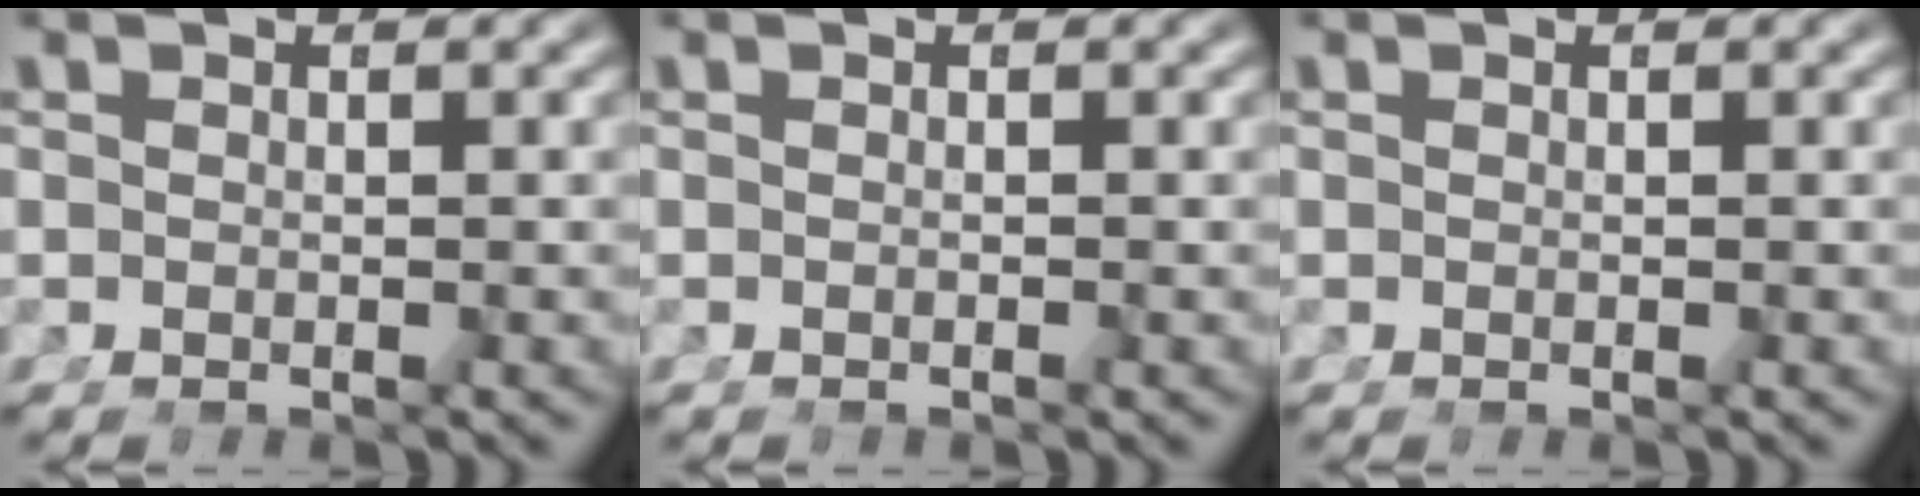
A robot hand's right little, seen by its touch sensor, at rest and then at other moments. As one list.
[{"total": 0.0}, {"total": 0.0}]